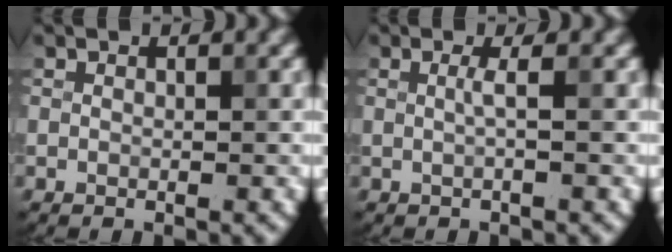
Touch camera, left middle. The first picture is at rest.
{"total": 0.8, "force": [-0.1, -0.3, 0.8], "torque": [-0.019, 0.004, 0.001]}